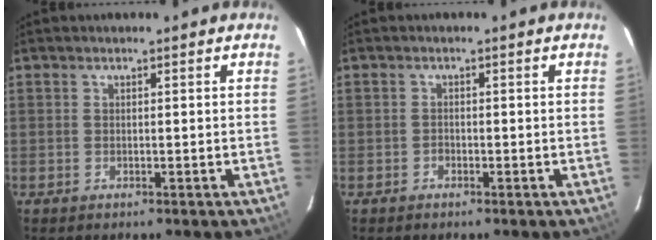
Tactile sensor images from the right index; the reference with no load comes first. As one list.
[{"total": 0.9, "force": [-0.6, 0.7, 0.0], "torque": [0.001, 0.003, -0.011]}]